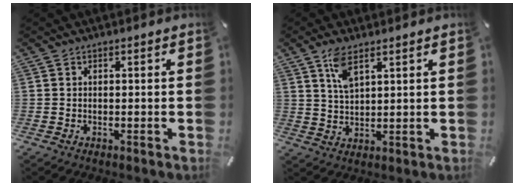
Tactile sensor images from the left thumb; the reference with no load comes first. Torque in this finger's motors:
{"motor_torque": [1.14, 1.10, 0.46, -0.75, 0.18]}